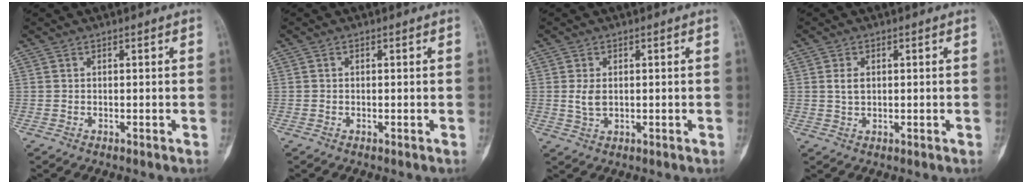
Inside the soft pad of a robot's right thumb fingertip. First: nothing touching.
{"total": 0.0}
{"total": 3.0, "force": [0.3, 1.9, 2.3], "torque": [-0.042, -0.004, 0.010]}
{"total": 2.5, "force": [0.6, 1.7, 1.8], "torque": [-0.029, -0.001, 0.013]}